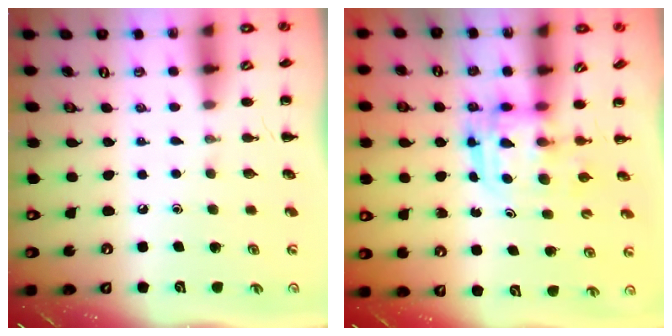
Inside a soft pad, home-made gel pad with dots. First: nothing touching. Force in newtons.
{"total": 3.1, "press": 3.1, "slide": 0.3}